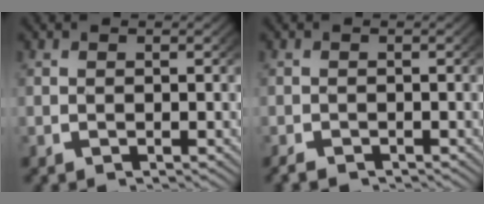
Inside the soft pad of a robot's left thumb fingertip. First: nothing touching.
{"total": 1.1, "force": [-1.0, 0.4, 0.1], "torque": [-0.002, -0.009, -0.019]}